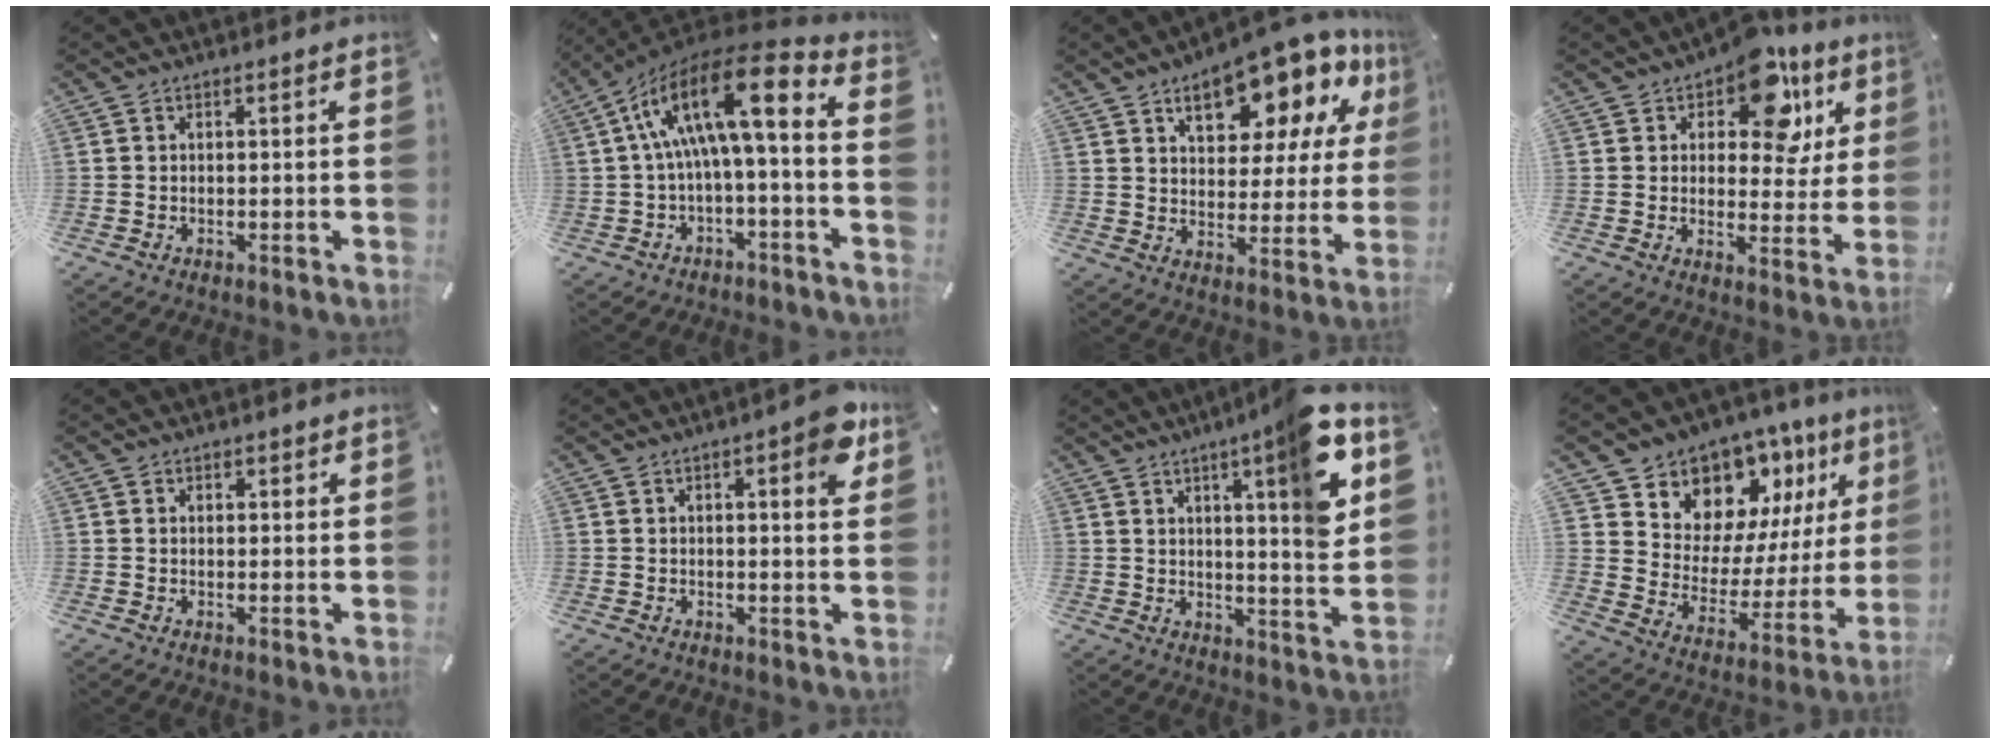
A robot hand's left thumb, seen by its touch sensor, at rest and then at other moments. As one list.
[{"total": 16.9, "force": [2.4, 5.4, 15.9], "torque": [-0.283, -0.013, 0.035]}, {"total": 17.9, "force": [11.8, 8.3, 10.7], "torque": [-0.150, -0.076, 0.195]}, {"total": 14.4, "force": [8.2, 8.1, 8.7], "torque": [-0.117, -0.042, 0.141]}, {"total": 1.3, "force": [0.9, 0.9, 0.1], "torque": [0.005, -0.002, 0.015]}, {"total": 6.2, "force": [2.8, 1.8, 5.3], "torque": [-0.065, -0.010, 0.040]}, {"total": 14.4, "force": [7.7, 1.8, 12.1], "torque": [-0.161, -0.050, 0.113]}, {"total": 11.3, "force": [9.0, 6.8, 0.1], "torque": [-0.009, -0.113, 0.160]}]